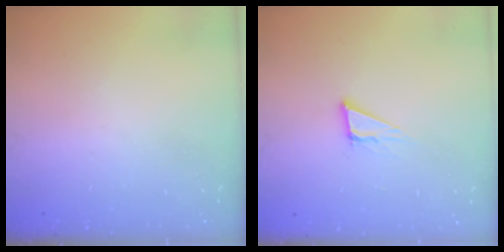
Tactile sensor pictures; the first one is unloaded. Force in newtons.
{"total": 5.1, "press": 5.1, "slide": 0.5}